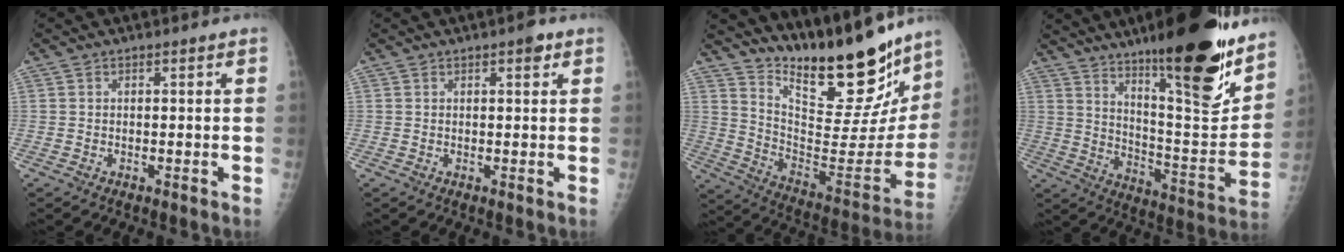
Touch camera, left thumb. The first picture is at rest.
{"total": 1.9, "force": [1.0, 0.7, 1.4], "torque": [-0.014, -0.001, 0.011]}
{"total": 27.2, "force": [21.9, 7.5, 14.3], "torque": [-0.180, -0.129, 0.330]}
{"total": 24.0, "force": [15.7, 4.9, 17.5], "torque": [-0.235, -0.089, 0.251]}